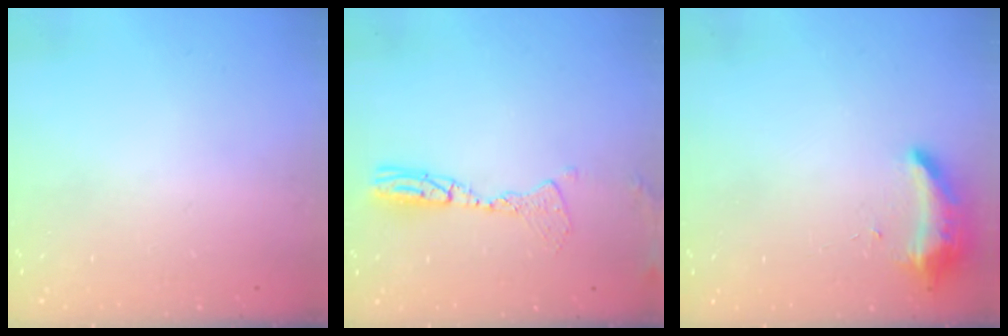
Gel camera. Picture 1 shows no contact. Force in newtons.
{"total": 10.0, "press": 9.7, "slide": 2.6}
{"total": 8.4, "press": 8.4, "slide": 0.4}